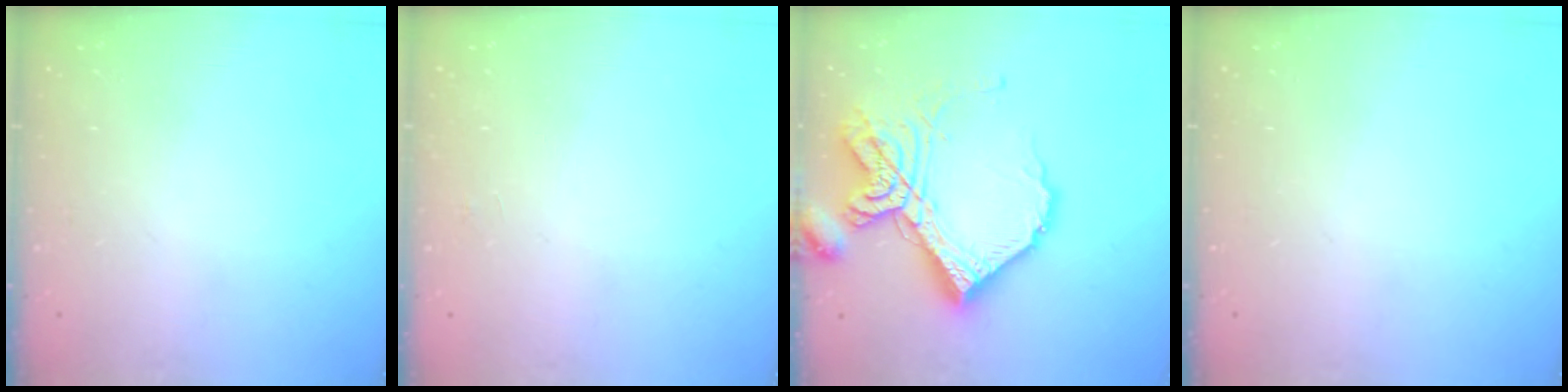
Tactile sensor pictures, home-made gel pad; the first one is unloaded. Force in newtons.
{"total": 2.3, "press": 2.3, "slide": 0.2}
{"total": 24.1, "press": 23.9, "slide": 2.8}
{"total": 0.0}